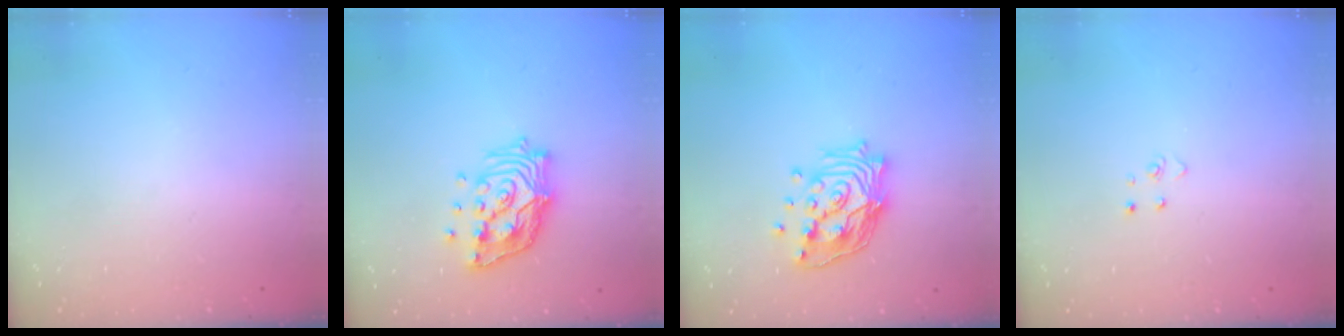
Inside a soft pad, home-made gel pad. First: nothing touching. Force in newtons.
{"total": 14.8, "press": 14.7, "slide": 1.9}
{"total": 17.1, "press": 17.1, "slide": 1.3}
{"total": 2.8, "press": 2.8, "slide": 0.3}